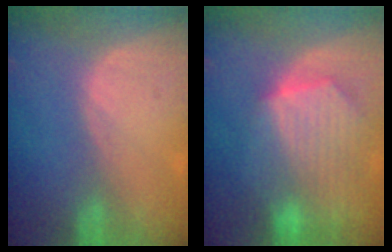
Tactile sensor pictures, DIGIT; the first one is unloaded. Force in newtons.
{"total": 10.4, "press": 9.1, "slide": 5.1}